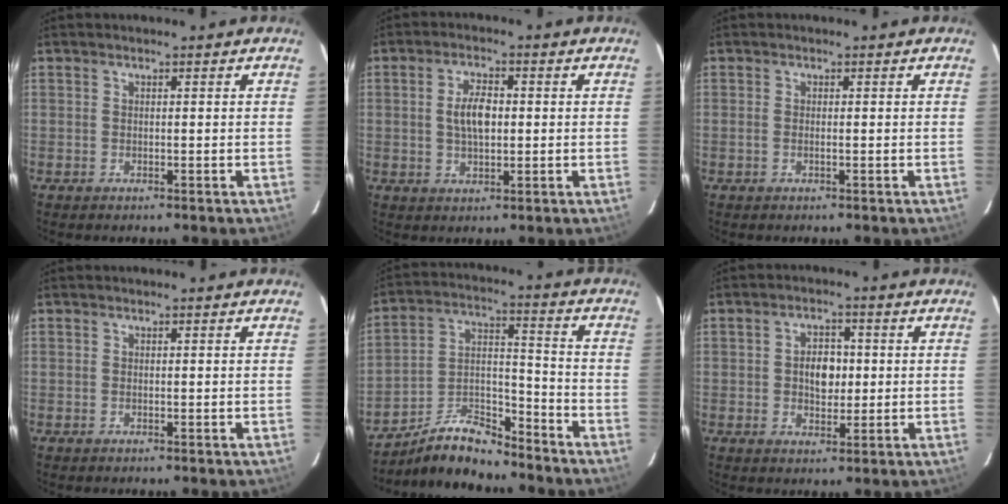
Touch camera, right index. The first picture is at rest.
{"total": 5.5, "force": [0.3, 2.7, 4.8], "torque": [-0.091, 0.007, 0.008]}
{"total": 0.9, "force": [-0.2, 0.1, 0.8], "torque": [-0.018, 0.001, -0.006]}
{"total": 0.0}
{"total": 11.8, "force": [-10.0, 3.7, 5.1], "torque": [-0.106, 0.028, -0.179]}
{"total": 5.1, "force": [0.1, 3.5, 3.8], "torque": [-0.062, 0.009, 0.003]}